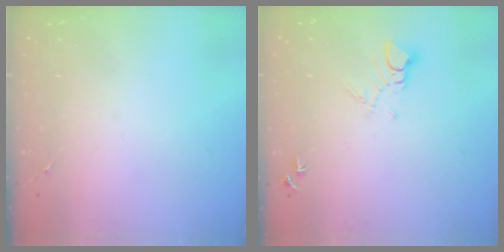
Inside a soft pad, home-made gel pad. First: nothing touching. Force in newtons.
{"total": 7.2, "press": 7.2, "slide": 0.8}